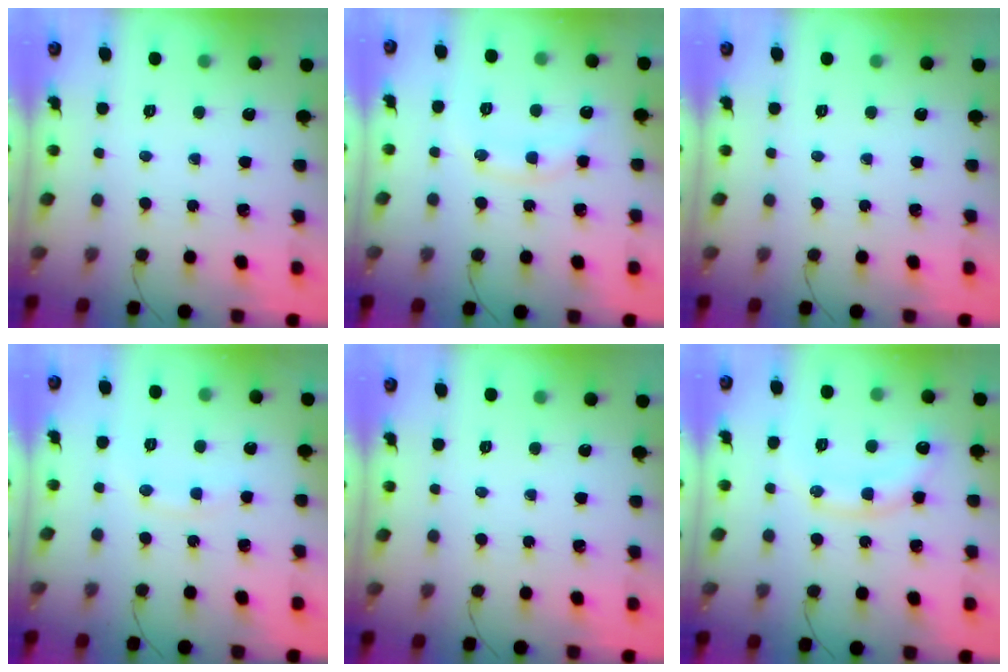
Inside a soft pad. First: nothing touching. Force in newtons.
{"total": 10.6, "press": 10.6, "slide": 0.9}
{"total": 0.0}
{"total": 6.5, "press": 6.5, "slide": 0.8}
{"total": 0.0}
{"total": 12.8, "press": 12.8, "slide": 0.3}